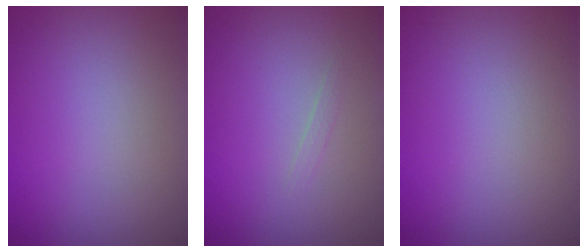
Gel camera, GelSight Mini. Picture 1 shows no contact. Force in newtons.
{"total": 0.5, "press": 0.5, "slide": 0.1}
{"total": 0.0}